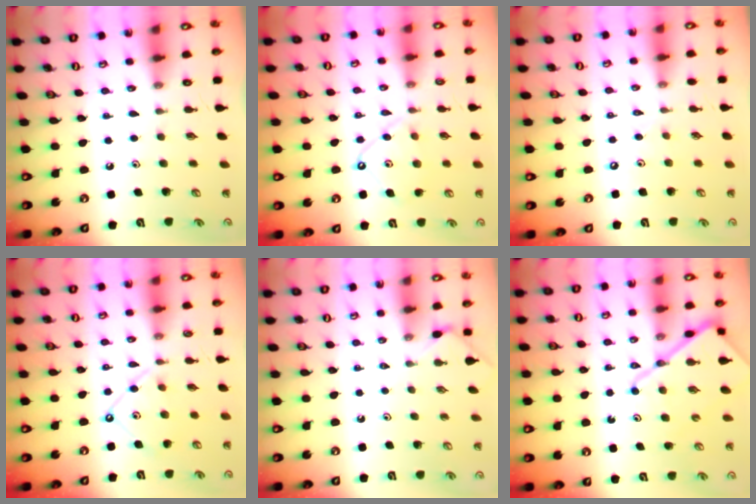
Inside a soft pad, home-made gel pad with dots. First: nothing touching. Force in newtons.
{"total": 9.8, "press": 9.8, "slide": 1.0}
{"total": 3.0, "press": 3.0, "slide": 0.5}
{"total": 9.2, "press": 9.2, "slide": 1.0}
{"total": 2.4, "press": 2.4, "slide": 0.5}
{"total": 12.5, "press": 12.4, "slide": 1.5}